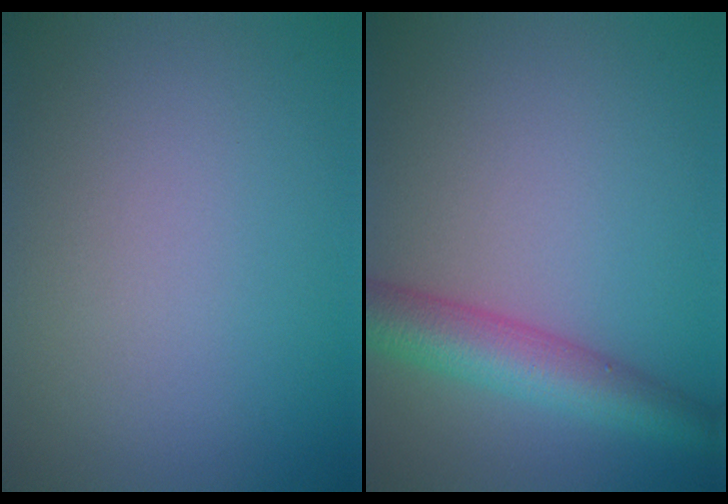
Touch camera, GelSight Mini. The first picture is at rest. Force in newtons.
{"total": 5.4, "press": 5.3, "slide": 0.2}